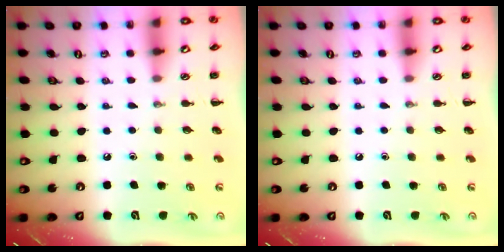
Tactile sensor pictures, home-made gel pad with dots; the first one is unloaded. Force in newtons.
{"total": 0.0}